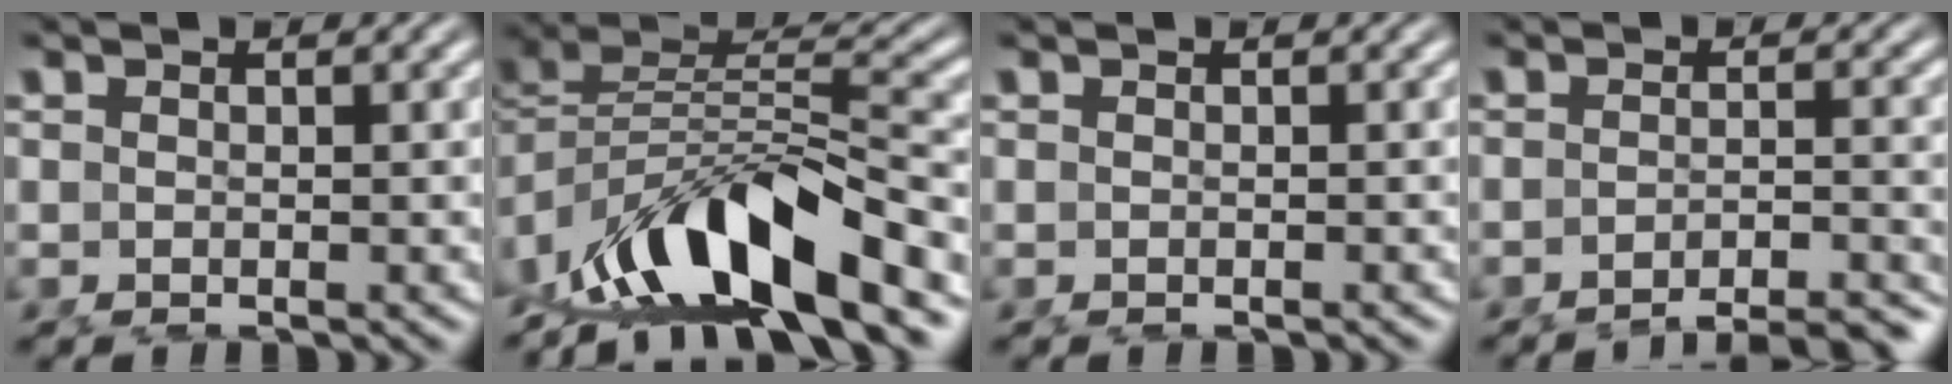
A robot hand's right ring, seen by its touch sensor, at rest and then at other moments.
{"total": 11.8, "force": [-4.2, 6.7, 8.7], "torque": [-0.155, -0.024, -0.058]}
{"total": 0.0}
{"total": 9.4, "force": [-8.9, 1.5, 2.6], "torque": [-0.014, -0.018, -0.133]}